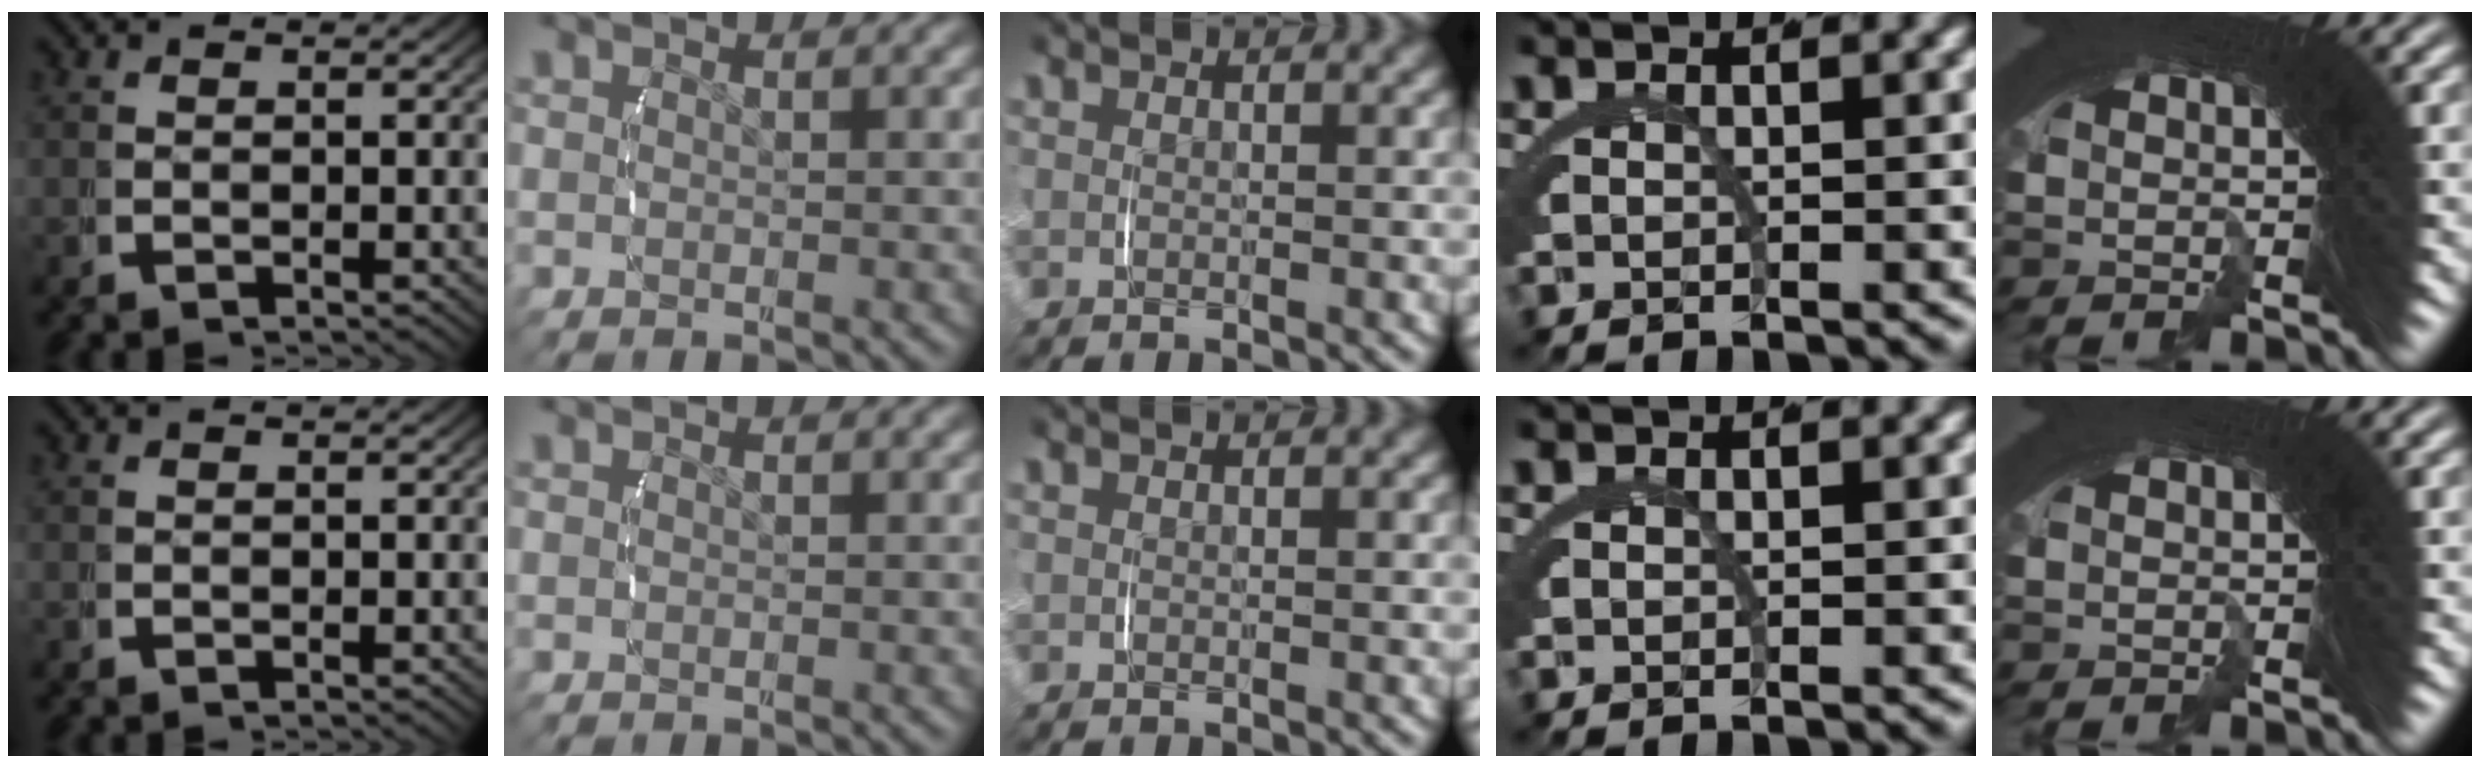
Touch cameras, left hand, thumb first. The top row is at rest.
{}